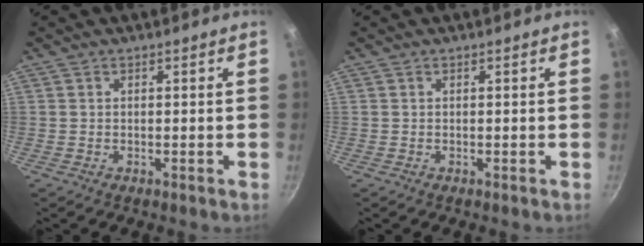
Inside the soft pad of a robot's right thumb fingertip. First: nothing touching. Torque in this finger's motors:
{"motor_torque": [-0.01, -0.01, 0.00, 0.00, 0.00]}